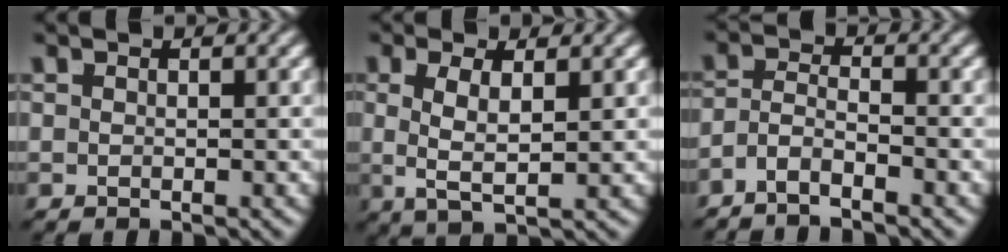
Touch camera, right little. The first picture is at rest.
{"total": 3.9, "force": [0.3, 1.7, 3.5], "torque": [-0.071, -0.009, 0.011]}
{"total": 4.1, "force": [-2.9, 2.3, 1.8], "torque": [-0.045, -0.022, -0.048]}